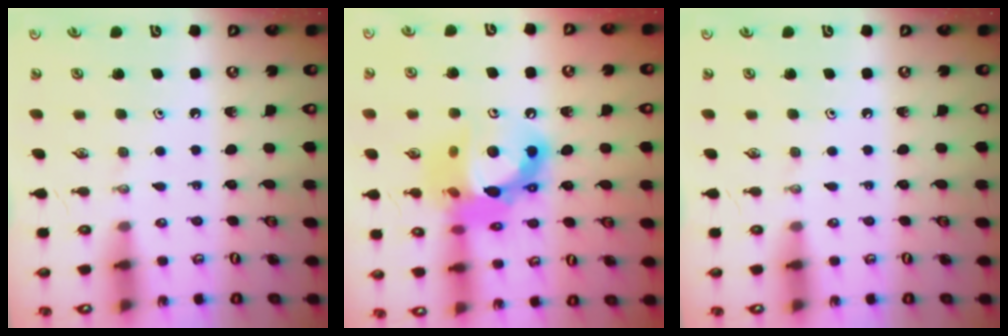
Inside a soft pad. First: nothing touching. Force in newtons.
{"total": 18.9, "press": 18.8, "slide": 1.2}
{"total": 0.0}